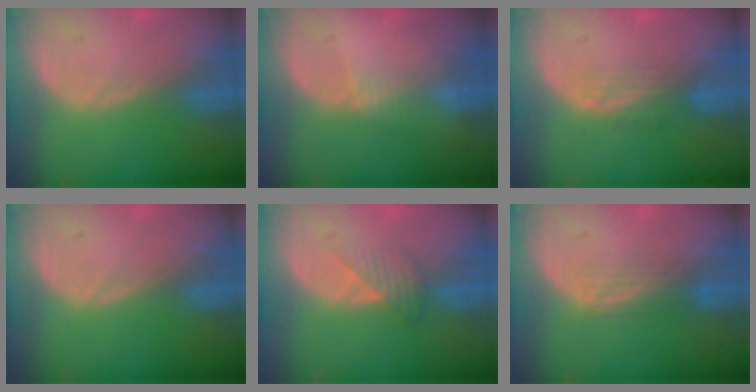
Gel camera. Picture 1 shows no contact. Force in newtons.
{"total": 1.4, "press": 1.1, "slide": 0.8}
{"total": 3.3, "press": 2.7, "slide": 1.9}
{"total": 0.0}
{"total": 3.5, "press": 3.2, "slide": 1.4}
{"total": 2.7, "press": 2.6, "slide": 0.8}